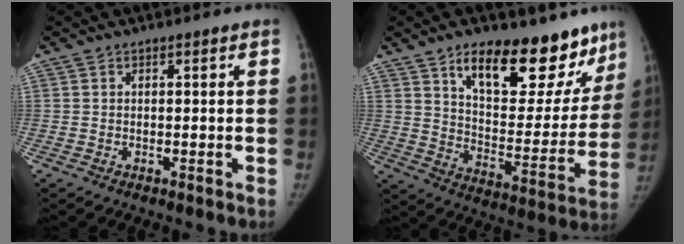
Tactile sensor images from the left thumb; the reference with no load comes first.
{"total": 23.3, "force": [15.5, 10.3, 13.9], "torque": [-0.136, -0.081, 0.233]}